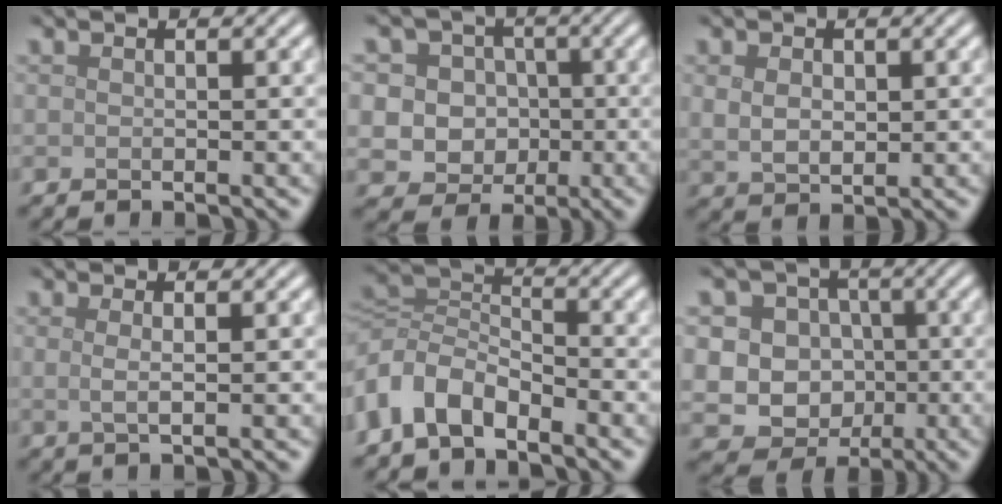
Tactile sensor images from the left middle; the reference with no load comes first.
{"total": 7.0, "force": [0.8, 6.4, 2.8], "torque": [-0.040, 0.029, -0.009]}
{"total": 2.4, "force": [0.6, 1.7, 1.7], "torque": [-0.038, -0.004, 0.017]}
{"total": 1.7, "force": [0.3, 0.5, 1.5], "torque": [-0.026, -0.001, 0.001]}
{"total": 6.0, "force": [-2.9, 3.8, 3.7], "torque": [-0.080, 0.004, -0.072]}
{"total": 12.1, "force": [-0.3, 11.4, 4.0], "torque": [-0.088, 0.025, -0.027]}